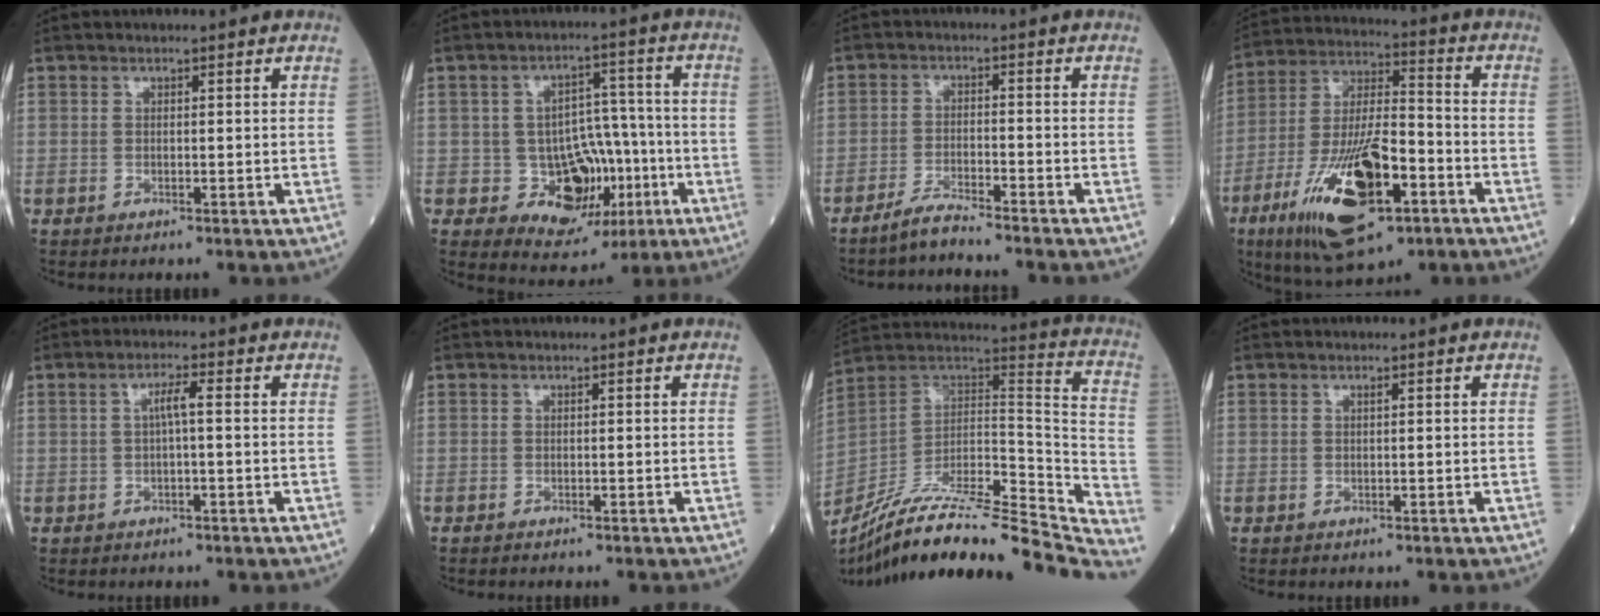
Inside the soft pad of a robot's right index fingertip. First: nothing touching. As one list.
[{"total": 10.0, "force": [-2.8, 7.7, 5.6], "torque": [-0.068, 0.024, -0.033]}, {"total": 3.9, "force": [-3.7, -0.5, 1.3], "torque": [-0.032, -0.012, -0.072]}, {"total": 19.2, "force": [-8.5, 5.7, 16.2], "torque": [-0.333, -0.017, -0.144]}, {"total": 2.4, "force": [0.1, 0.2, 2.4], "torque": [-0.042, 0.004, 0.002]}, {"total": 0.0}, {"total": 35.6, "force": [-31.2, 2.8, 17.0], "torque": [-0.215, -0.031, -0.464]}, {"total": 0.0}]